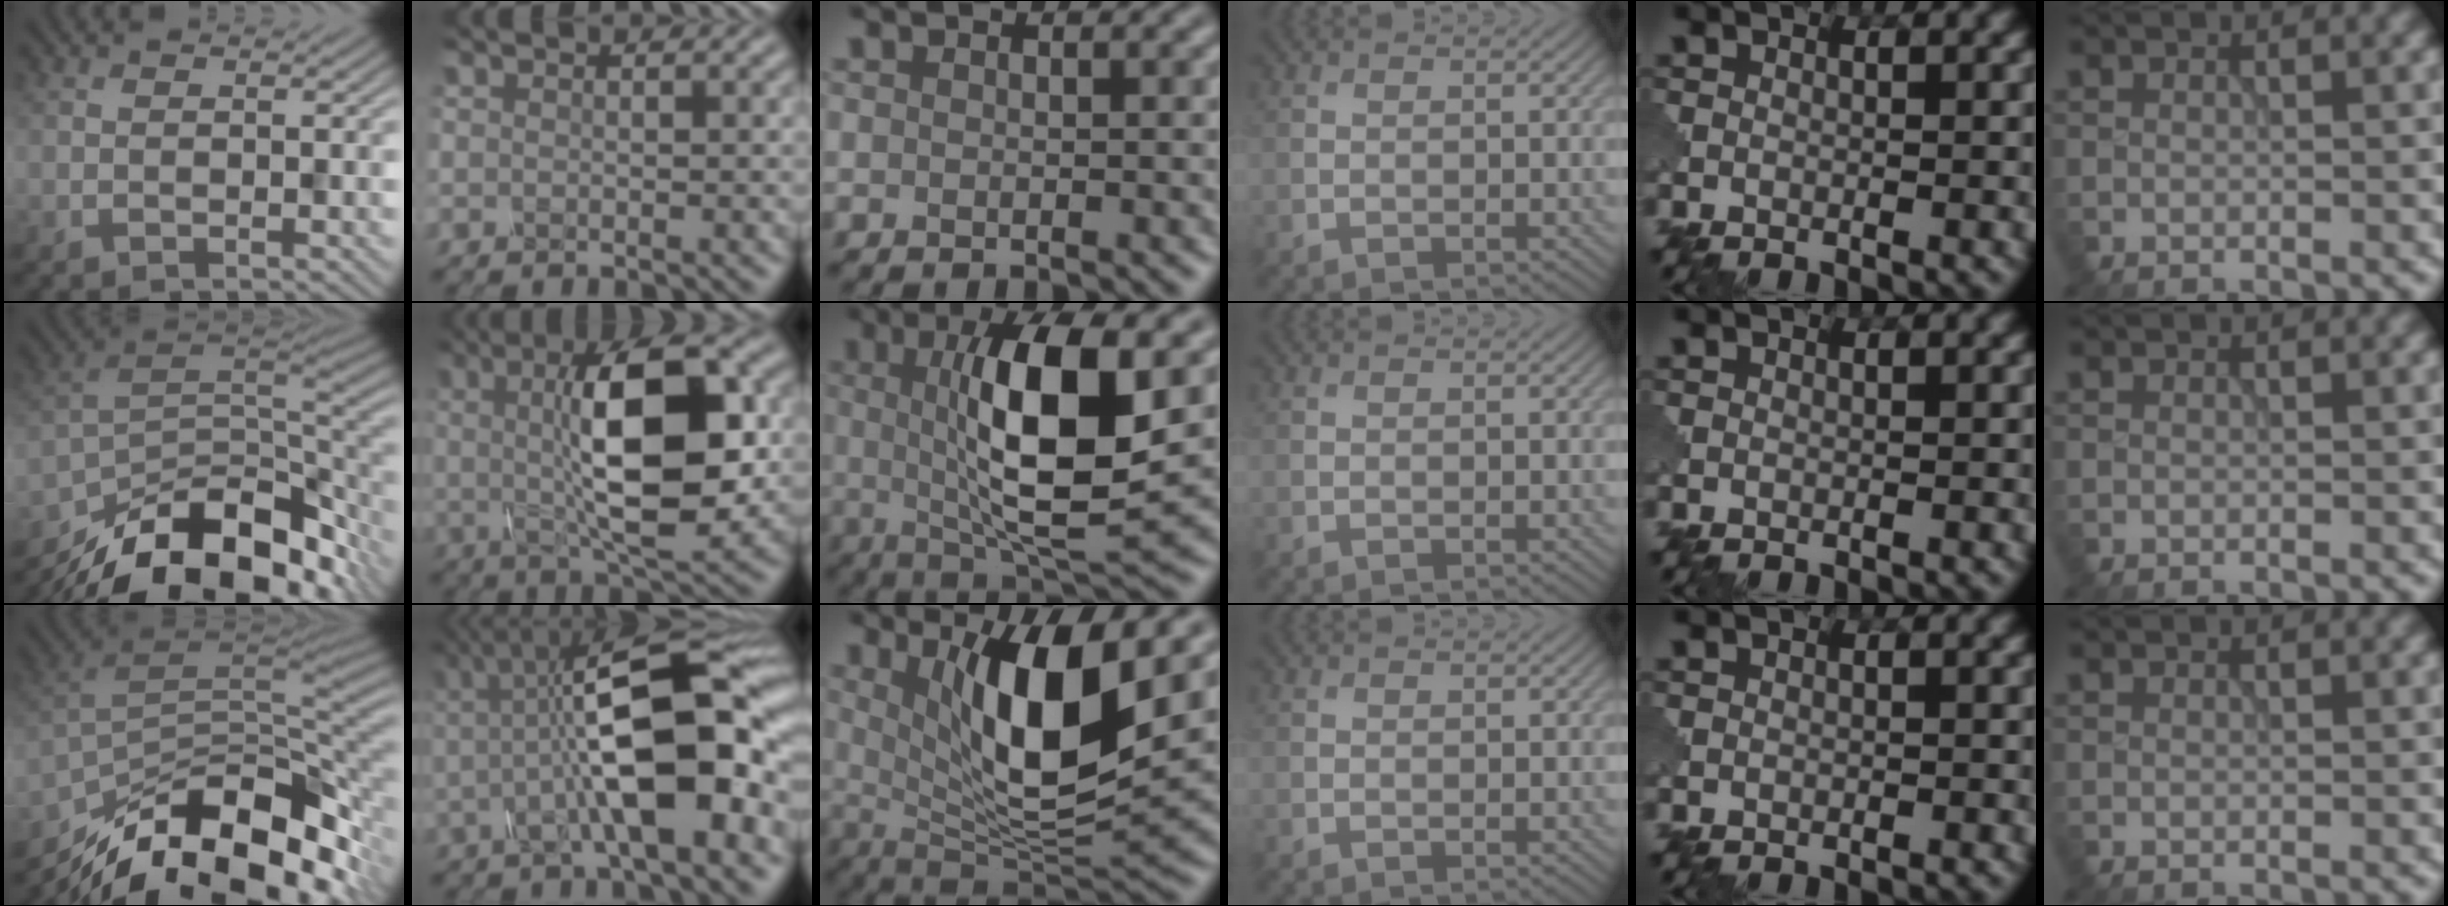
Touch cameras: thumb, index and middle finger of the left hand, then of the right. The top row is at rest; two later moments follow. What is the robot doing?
{"motion": "assemble", "object": "glue stick"}